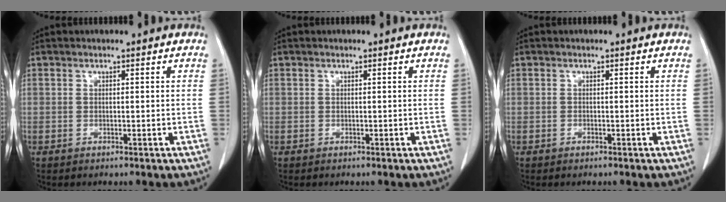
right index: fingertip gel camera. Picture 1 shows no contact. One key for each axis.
{"total": 0.0}
{"total": 0.0}